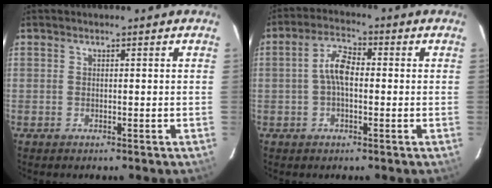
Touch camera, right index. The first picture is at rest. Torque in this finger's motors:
{"motor_torque": [0.75, 0.08, 0.35, 0.11]}